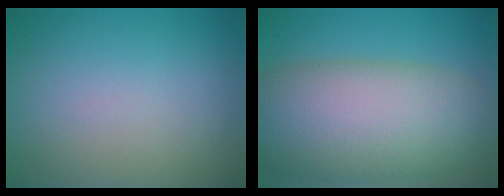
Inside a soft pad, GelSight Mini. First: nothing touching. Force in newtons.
{"total": 12.1, "press": 12.1, "slide": 0.7}